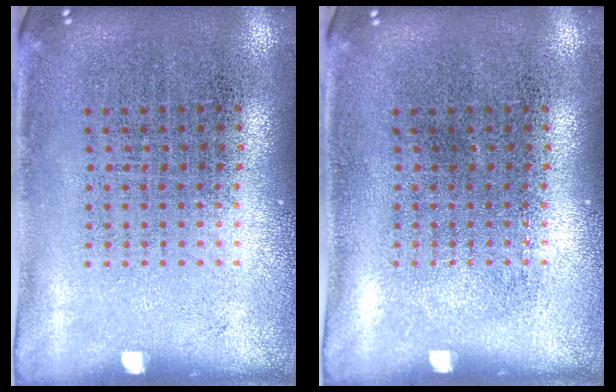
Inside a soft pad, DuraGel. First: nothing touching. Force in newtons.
{"total": 0.0}